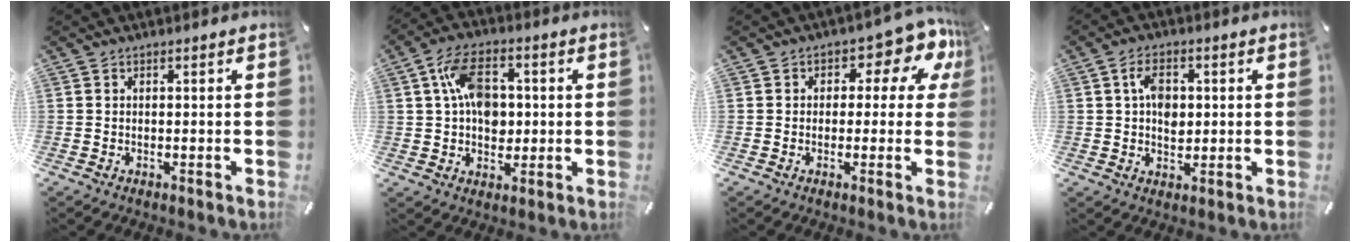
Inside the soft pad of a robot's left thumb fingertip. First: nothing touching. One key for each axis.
{"total": 11.4, "fx": 1.3, "fy": 8.1, "fz": 7.8, "tx": -0.147, "ty": 0.009, "tz": 0.024}
{"total": 9.3, "fx": 3.3, "fy": 5.2, "fz": 7.0, "tx": -0.078, "ty": -0.024, "tz": 0.054}
{"total": 6.4, "fx": 0.9, "fy": 4.5, "fz": 4.4, "tx": -0.073, "ty": -0.001, "tz": 0.011}